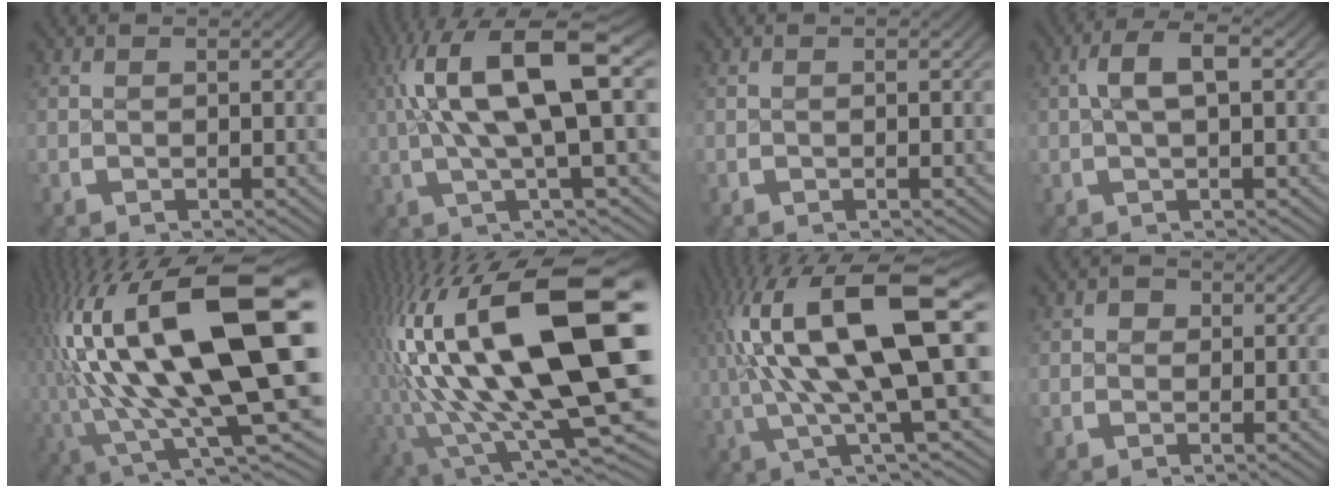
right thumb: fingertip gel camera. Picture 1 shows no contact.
{"total": 11.6, "force": [1.7, 5.0, 10.3], "torque": [-0.188, 0.000, 0.024]}
{"total": 0.0}
{"total": 3.9, "force": [0.8, 1.6, 3.5], "torque": [-0.063, 0.010, 0.011]}
{"total": 21.4, "force": [0.2, 10.5, 18.6], "torque": [-0.342, -0.047, 0.031]}
{"total": 23.3, "force": [-1.2, 11.4, 20.2], "torque": [-0.371, -0.062, 0.015]}
{"total": 17.4, "force": [1.6, 7.7, 15.5], "torque": [-0.281, -0.017, 0.033]}
{"total": 1.5, "force": [0.2, 1.4, 0.5], "torque": [-0.006, -0.004, 0.000]}